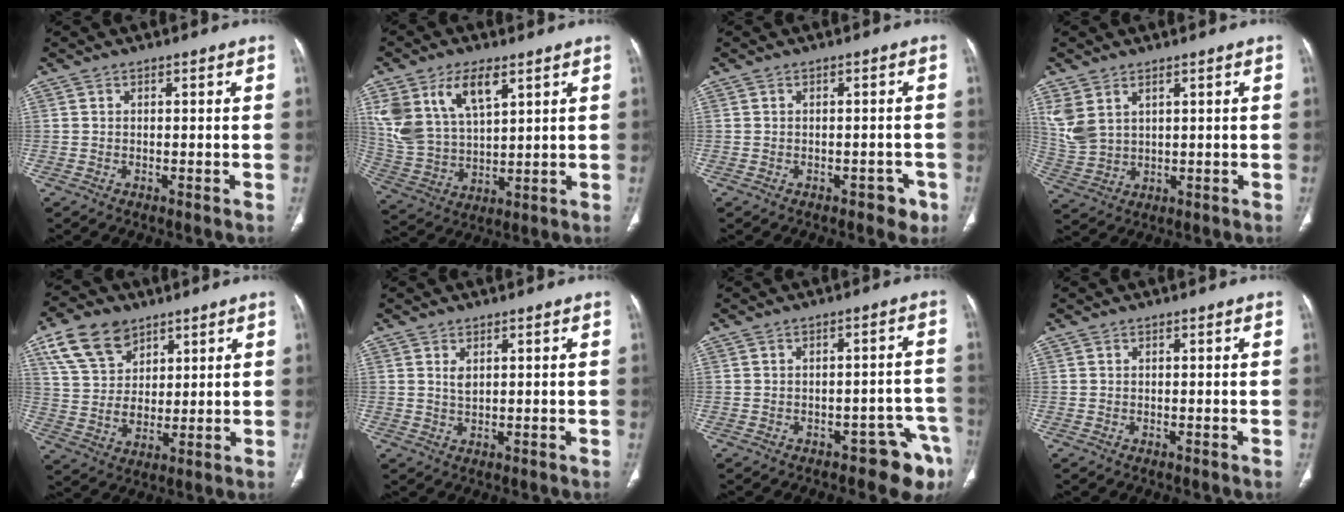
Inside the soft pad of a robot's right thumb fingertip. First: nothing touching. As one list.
[{"total": 13.8, "force": [6.9, 7.1, 9.7], "torque": [-0.185, -0.019, 0.147]}, {"total": 3.0, "force": [-1.8, 1.9, 1.5], "torque": [-0.004, 0.011, -0.018]}, {"total": 6.7, "force": [3.1, 4.1, 4.3], "torque": [-0.094, -0.010, 0.077]}, {"total": 13.0, "force": [7.2, 8.7, 6.5], "torque": [-0.100, -0.020, 0.143]}, {"total": 1.8, "force": [0.9, 0.8, 1.3], "torque": [-0.024, -0.005, 0.021]}, {"total": 6.6, "force": [-4.6, 3.0, 3.7], "torque": [-0.013, 0.046, -0.059]}, {"total": 0.0}]